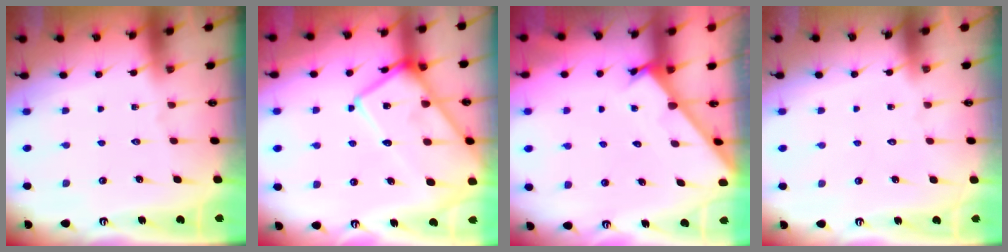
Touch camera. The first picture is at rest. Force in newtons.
{"total": 19.7, "press": 19.7, "slide": 1.5}
{"total": 3.4, "press": 3.4, "slide": 0.1}
{"total": 1.6, "press": 1.6, "slide": 0.1}